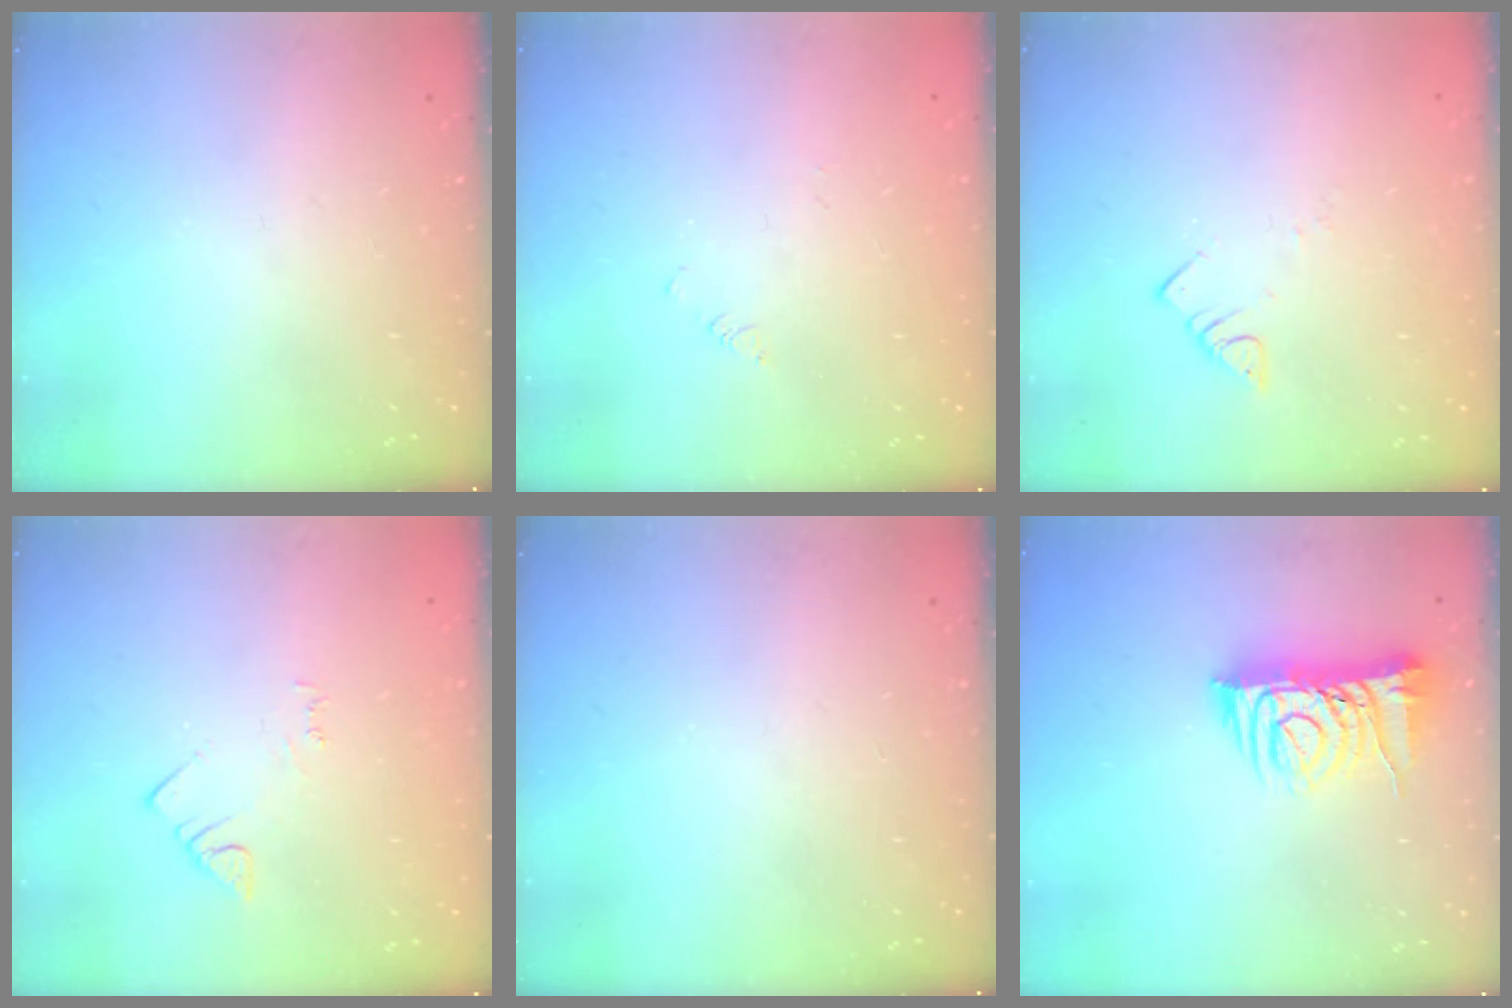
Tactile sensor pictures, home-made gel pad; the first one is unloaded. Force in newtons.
{"total": 1.4, "press": 1.3, "slide": 0.3}
{"total": 3.4, "press": 3.4, "slide": 0.3}
{"total": 2.5, "press": 2.5, "slide": 0.4}
{"total": 0.0}
{"total": 9.9, "press": 9.8, "slide": 1.4}